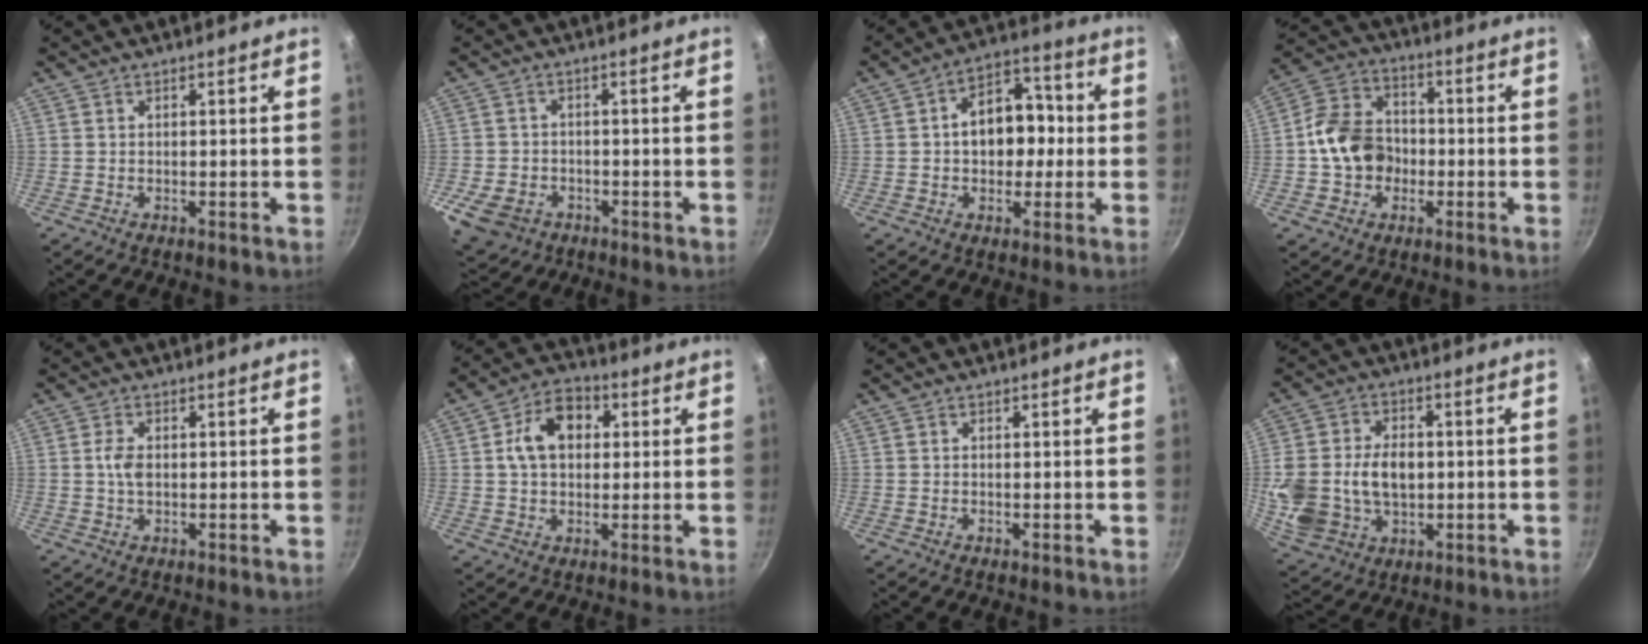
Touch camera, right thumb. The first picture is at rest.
{"total": 8.6, "force": [-3.4, 6.5, 4.5], "torque": [-0.082, 0.014, -0.056]}
{"total": 12.2, "force": [0.0, 8.8, 8.5], "torque": [-0.075, 0.031, -0.011]}
{"total": 12.0, "force": [-1.5, 9.8, 6.8], "torque": [-0.100, 0.033, -0.038]}
{"total": 3.2, "force": [0.1, 1.9, 2.5], "torque": [-0.048, 0.005, 0.000]}
{"total": 10.1, "force": [2.0, 7.2, 6.8], "torque": [-0.083, 0.016, 0.020]}
{"total": 0.0}
{"total": 16.5, "force": [-0.2, 12.1, 11.1], "torque": [-0.212, 0.005, 0.007]}